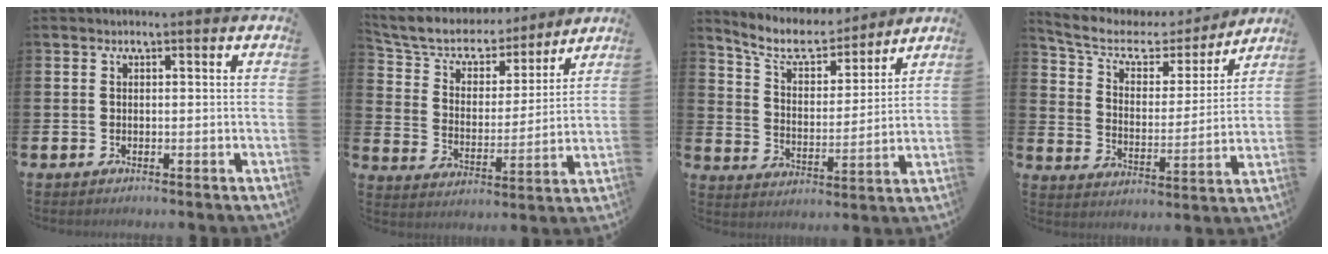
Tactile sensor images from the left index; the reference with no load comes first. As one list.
[{"total": 7.8, "force": [7.0, 3.0, 1.4], "torque": [-0.075, -0.046, 0.124]}, {"total": 8.5, "force": [7.7, 2.4, 2.7], "torque": [-0.087, -0.046, 0.136]}, {"total": 7.1, "force": [5.7, 3.4, 2.6], "torque": [-0.088, -0.030, 0.094]}]